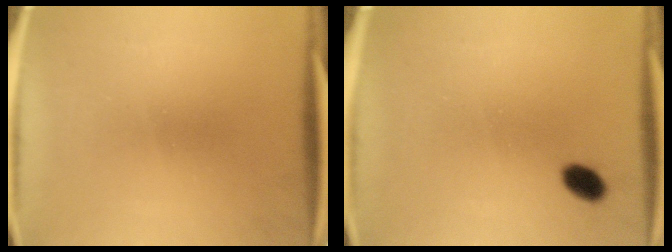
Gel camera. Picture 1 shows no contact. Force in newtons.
{"total": 3.3}